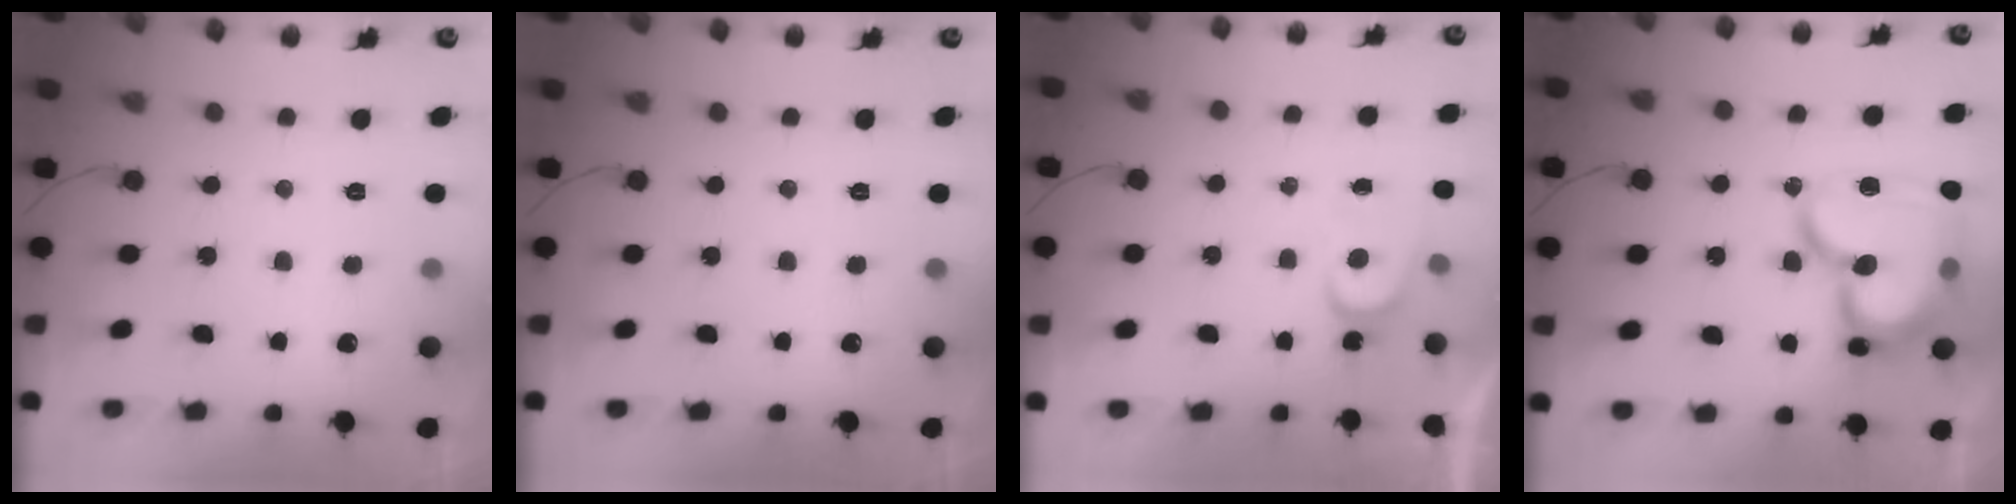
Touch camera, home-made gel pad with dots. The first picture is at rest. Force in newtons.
{"total": 0.0}
{"total": 4.4, "press": 4.3, "slide": 0.4}
{"total": 24.7, "press": 24.7, "slide": 2.1}